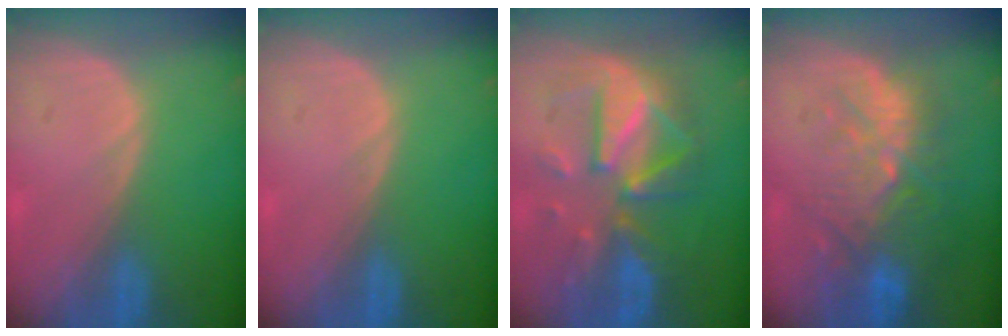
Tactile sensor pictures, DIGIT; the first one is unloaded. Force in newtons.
{"total": 0.0}
{"total": 10.3, "press": 10.3, "slide": 0.8}
{"total": 11.0, "press": 9.6, "slide": 5.3}